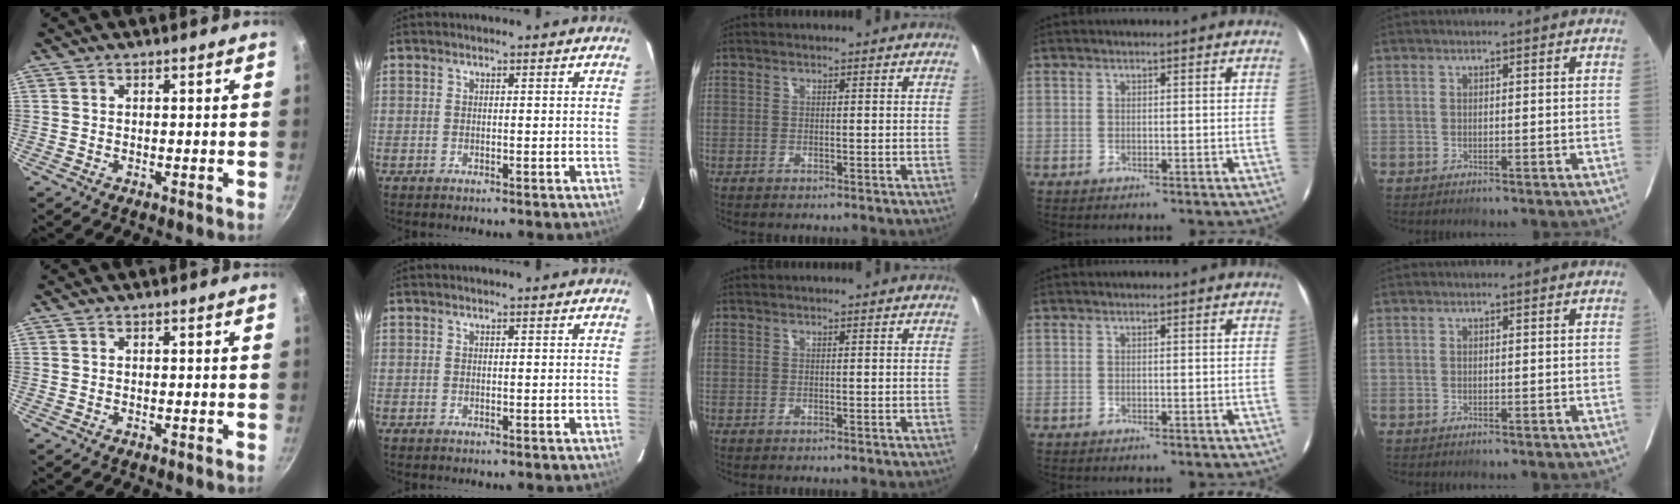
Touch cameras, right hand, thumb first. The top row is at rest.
{}